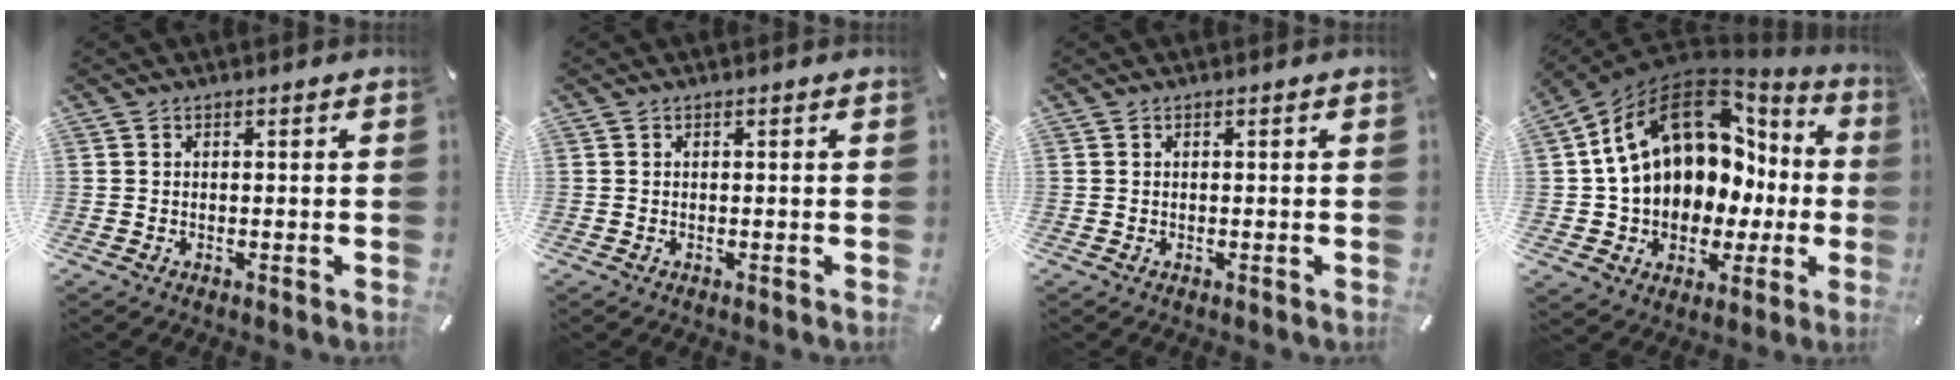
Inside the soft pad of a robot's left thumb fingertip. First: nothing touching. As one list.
[{"total": 0.0}, {"total": 0.0}, {"total": 18.5, "force": [5.9, 13.1, 11.7], "torque": [-0.207, -0.040, 0.101]}]